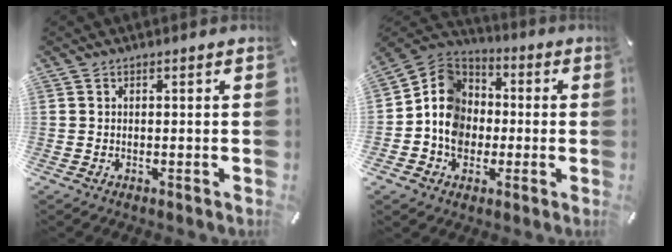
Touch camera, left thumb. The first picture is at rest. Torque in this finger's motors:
{"motor_torque": [1.61, 3.03, 0.70, 0.51, 0.16]}